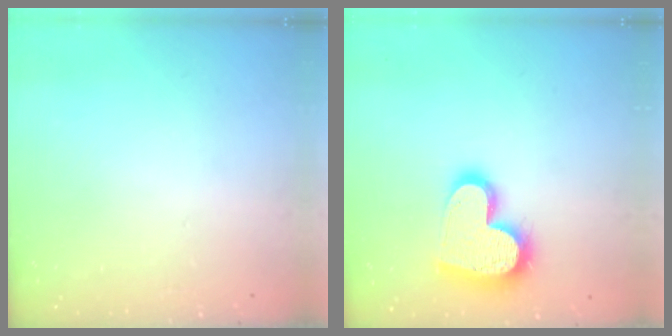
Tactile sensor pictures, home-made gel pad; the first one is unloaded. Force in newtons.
{"total": 17.2, "press": 17.2, "slide": 1.2}